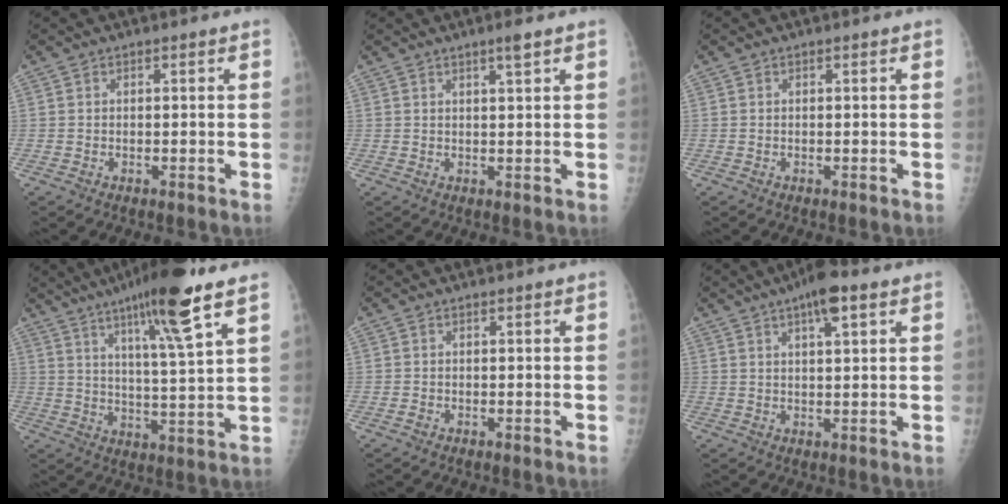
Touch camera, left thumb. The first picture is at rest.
{"total": 2.3, "force": [1.6, 0.0, 1.7], "torque": [-0.028, -0.010, 0.028]}
{"total": 0.0}
{"total": 15.5, "force": [9.4, 1.1, 12.3], "torque": [-0.199, -0.043, 0.151]}
{"total": 0.5, "force": [0.1, 0.3, 0.4], "torque": [-0.005, 0.003, 0.002]}
{"total": 7.0, "force": [3.9, 1.9, 5.5], "torque": [-0.083, -0.003, 0.058]}